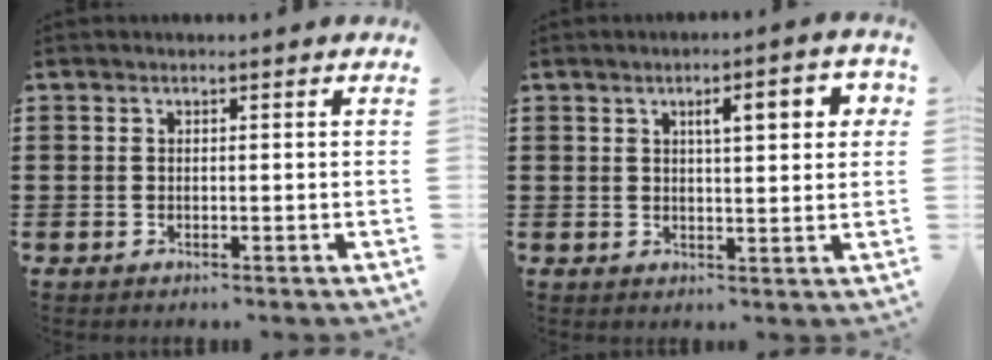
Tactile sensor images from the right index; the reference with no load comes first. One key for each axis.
{"total": 5.2, "fx": 1.7, "fy": 1.3, "fz": 4.7, "tx": -0.071, "ty": -0.003, "tz": 0.019}